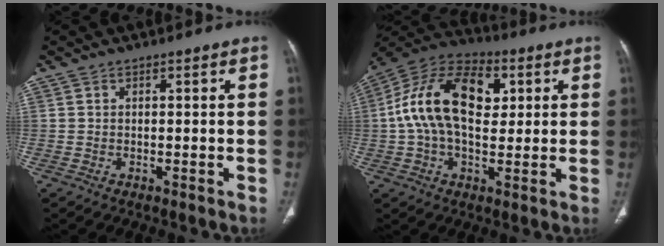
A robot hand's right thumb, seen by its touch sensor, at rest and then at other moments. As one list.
[{"total": 18.4, "force": [3.5, 10.8, 14.4], "torque": [-0.249, 0.020, 0.051]}]